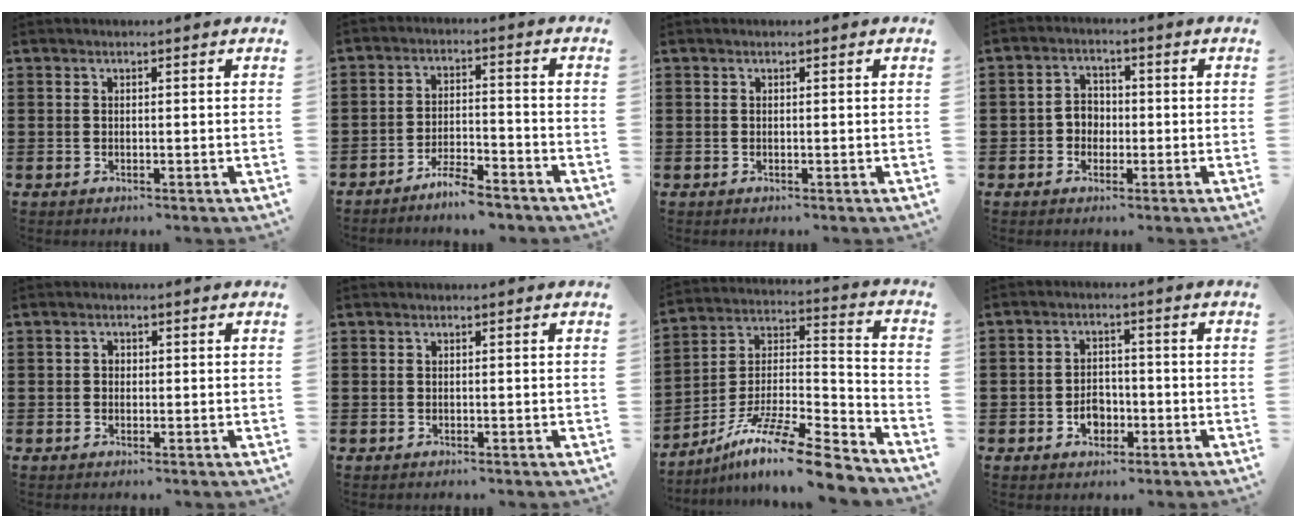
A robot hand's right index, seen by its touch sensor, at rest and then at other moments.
{"total": 5.0, "force": [-4.6, 0.5, 1.7], "torque": [-0.038, 0.005, -0.092]}
{"total": 0.0}
{"total": 3.2, "force": [-1.0, 2.7, 1.3], "torque": [-0.034, 0.009, -0.024]}
{"total": 0.8, "force": [-0.2, 0.7, 0.3], "torque": [-0.008, 0.002, -0.004]}
{"total": 0.0}
{"total": 13.0, "force": [-10.4, 1.5, 7.6], "torque": [-0.128, 0.021, -0.196]}
{"total": 3.4, "force": [-1.5, 2.6, 1.7], "torque": [-0.027, 0.001, -0.031]}